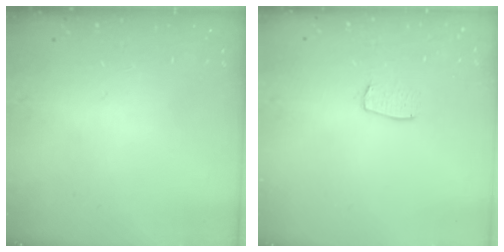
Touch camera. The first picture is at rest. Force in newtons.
{"total": 6.1, "press": 6.1, "slide": 0.3}